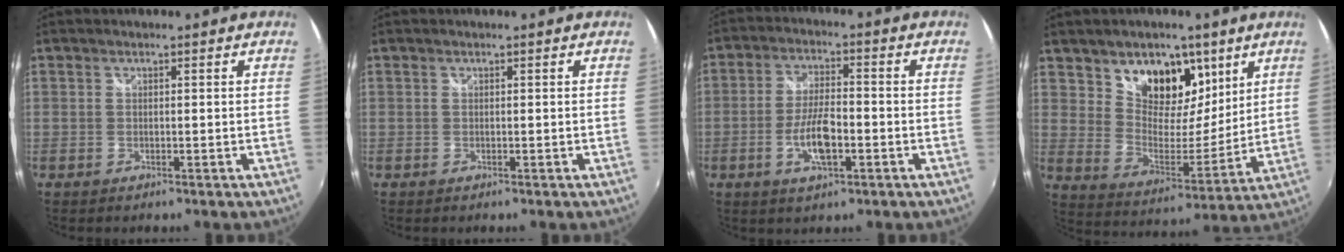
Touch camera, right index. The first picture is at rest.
{"total": 0.0}
{"total": 8.0, "force": [-2.6, 2.8, 7.0], "torque": [-0.140, -0.002, -0.047]}
{"total": 14.7, "force": [8.3, 9.5, 7.7], "torque": [-0.126, 0.002, 0.145]}